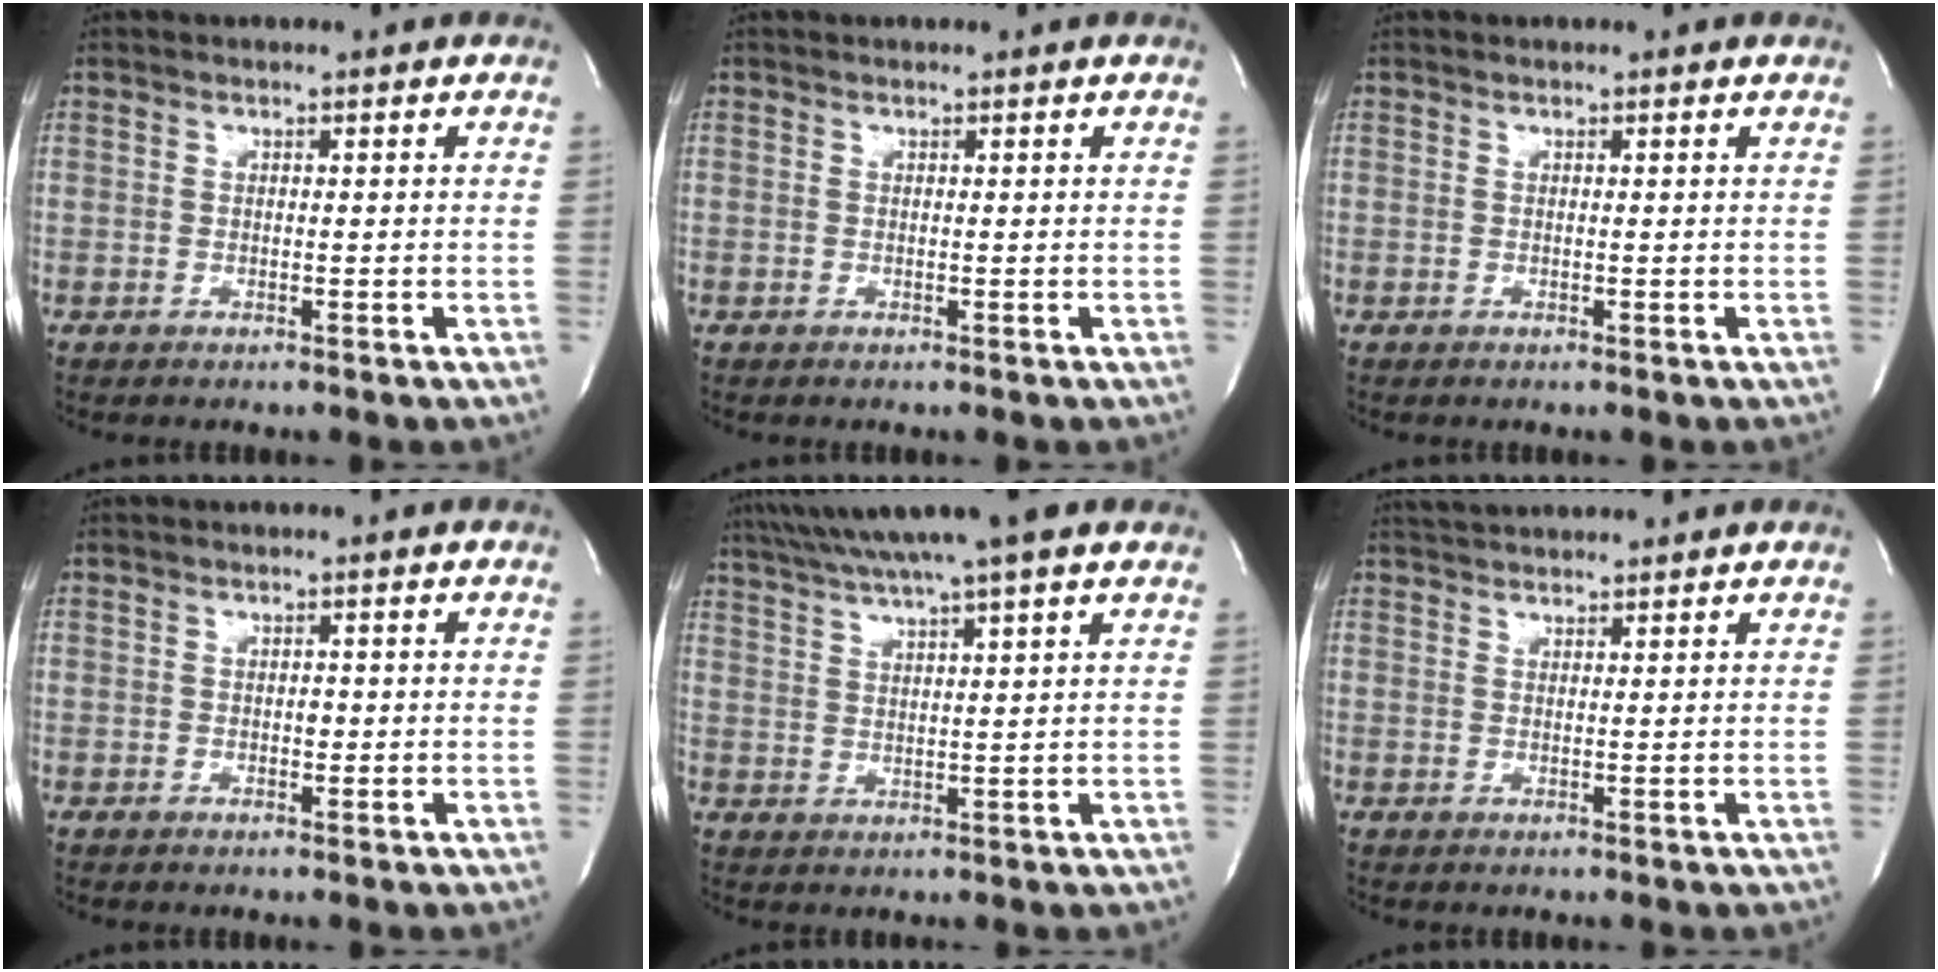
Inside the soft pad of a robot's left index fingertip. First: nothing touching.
{"total": 0.7, "force": [0.7, 0.0, 0.1], "torque": [-0.004, 0.007, 0.011]}
{"total": 1.1, "force": [1.1, 0.1, 0.2], "torque": [-0.008, 0.012, 0.014]}
{"total": 0.8, "force": [-0.2, 0.4, 0.7], "torque": [-0.006, -0.009, -0.004]}
{"total": 12.5, "force": [10.3, -0.8, 7.0], "torque": [-0.126, 0.022, 0.150]}
{"total": 4.5, "force": [4.4, 0.1, 1.1], "torque": [-0.022, 0.034, 0.073]}